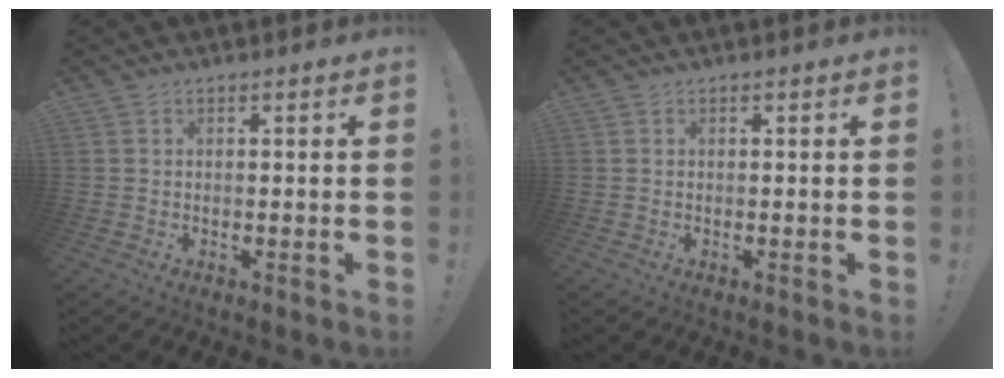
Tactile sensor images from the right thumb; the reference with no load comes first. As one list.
[{"total": 0.0}]